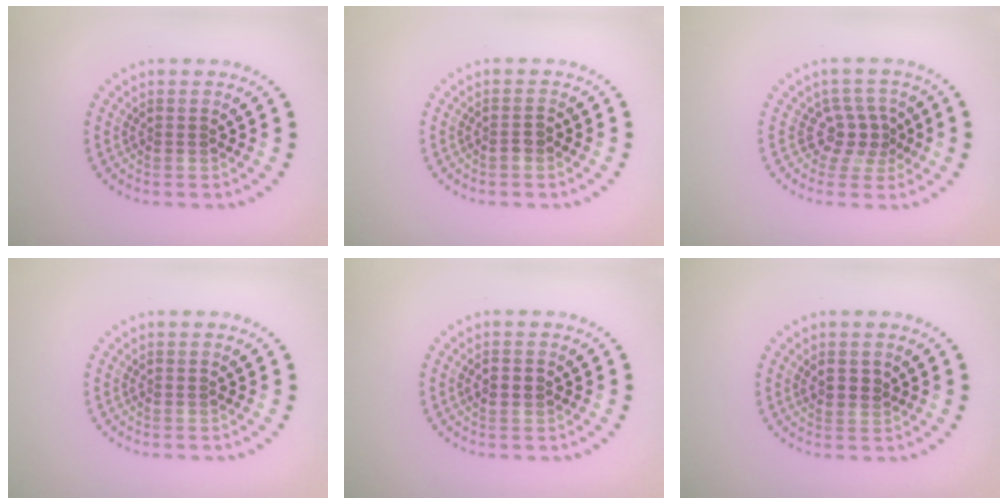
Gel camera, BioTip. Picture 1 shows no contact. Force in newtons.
{"total": 0.9, "press": 0.8, "slide": 0.4}
{"total": 2.6, "press": 1.8, "slide": 1.8}
{"total": 0.0}
{"total": 1.7, "press": 1.7, "slide": 0.1}
{"total": 1.1, "press": 1.0, "slide": 0.6}